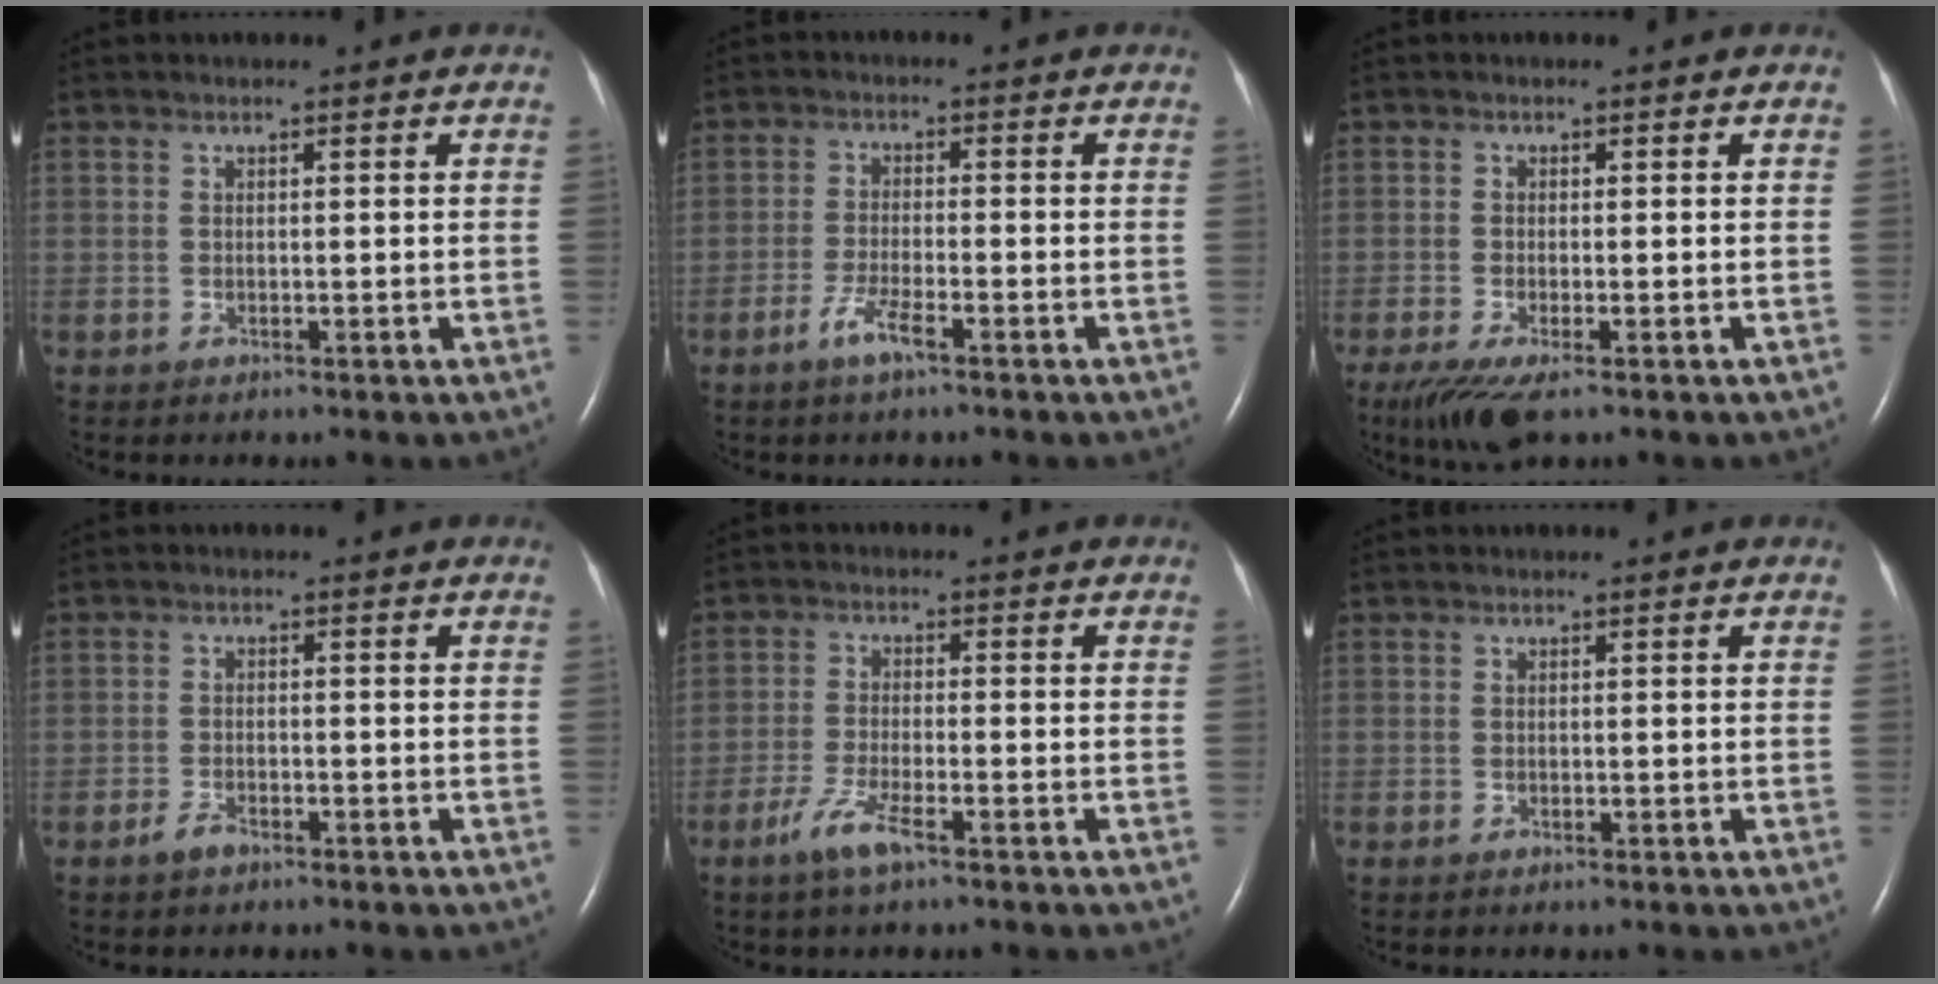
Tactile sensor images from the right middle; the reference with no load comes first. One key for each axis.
{"total": 3.8, "fx": -2.4, "fy": 0.4, "fz": 2.9, "tx": -0.066, "ty": -0.004, "tz": -0.049}
{"total": 5.8, "fx": -3.7, "fy": 1.3, "fz": 4.3, "tx": -0.083, "ty": -0.018, "tz": -0.063}
{"total": 2.0, "fx": -1.5, "fy": 0.8, "fz": 1.1, "tx": -0.027, "ty": -0.001, "tz": -0.027}
{"total": 4.7, "fx": -3.0, "fy": 0.7, "fz": 3.6, "tx": -0.085, "ty": -0.008, "tz": -0.059}
{"total": 0.0}